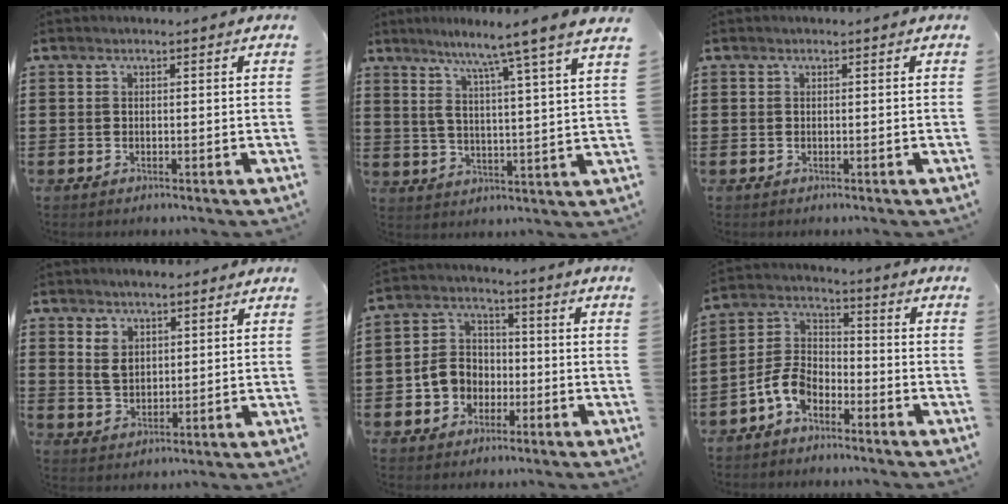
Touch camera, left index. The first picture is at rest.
{"total": 7.5, "force": [6.0, -1.4, 4.3], "torque": [-0.100, -0.045, 0.091]}
{"total": 0.0}
{"total": 4.5, "force": [3.0, 2.6, 2.0], "torque": [-0.050, 0.005, 0.055]}
{"total": 6.1, "force": [-1.9, 5.4, 2.1], "torque": [-0.066, 0.017, -0.040]}
{"total": 6.9, "force": [-4.6, 3.6, 3.7], "torque": [-0.107, 0.002, -0.097]}